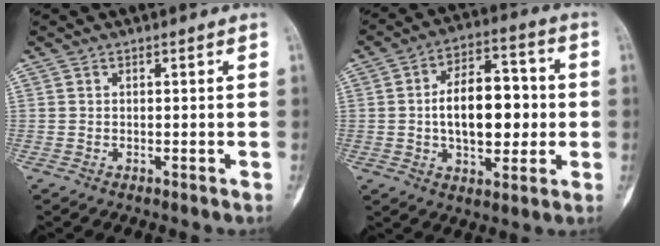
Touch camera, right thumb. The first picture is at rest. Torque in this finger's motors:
{"motor_torque": [0.94, 0.96, 0.53, -0.33, 0.34]}